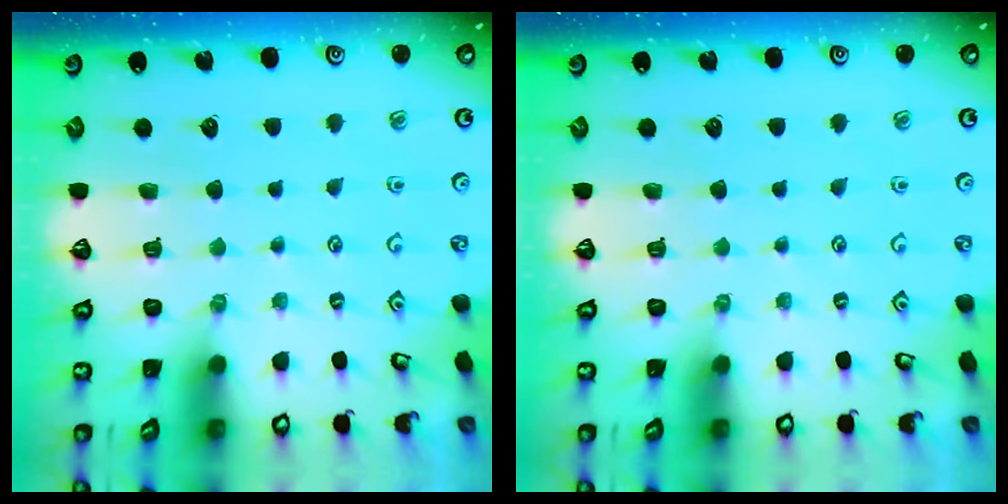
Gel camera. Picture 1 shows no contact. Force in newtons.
{"total": 0.0}